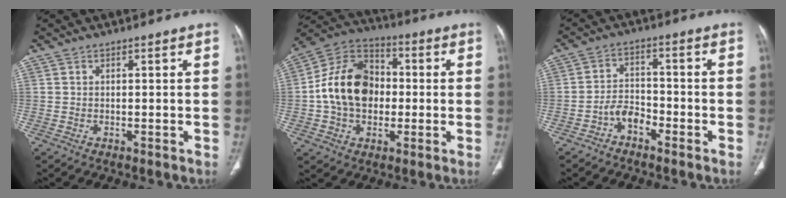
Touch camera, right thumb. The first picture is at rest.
{"total": 16.1, "force": [-0.4, 12.0, 10.7], "torque": [-0.166, 0.032, -0.015]}
{"total": 4.4, "force": [-2.9, 2.4, 2.3], "torque": [-0.034, 0.029, -0.058]}